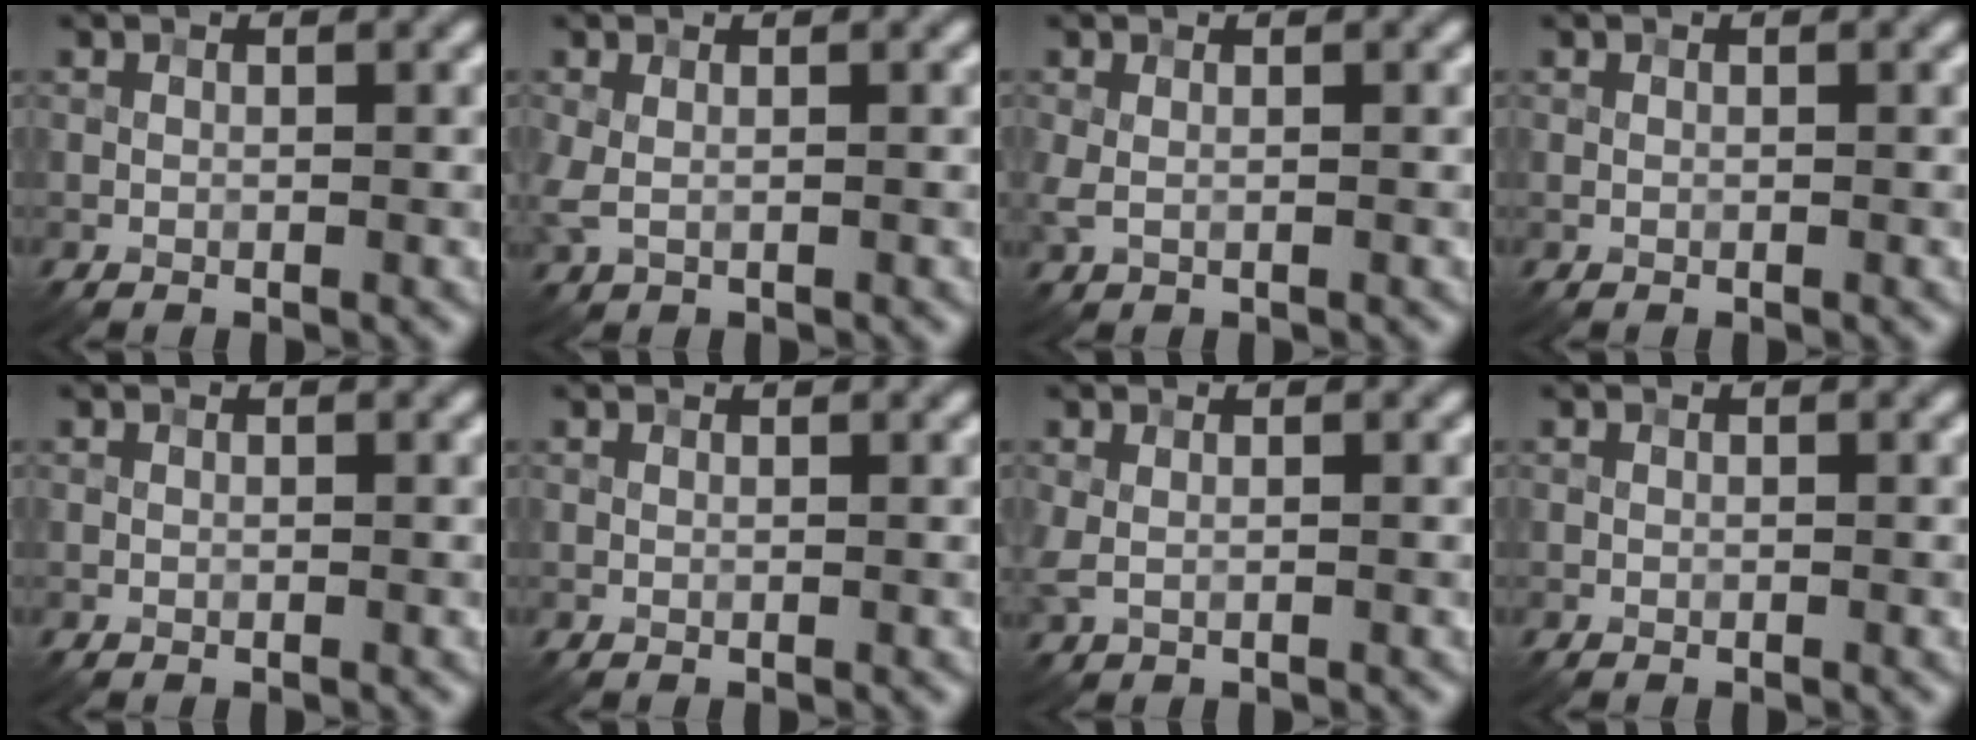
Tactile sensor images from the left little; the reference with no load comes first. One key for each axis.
{"total": 1.5, "fx": 0.3, "fy": 0.7, "fz": 1.3, "tx": -0.033, "ty": 0.002, "tz": 0.003}
{"total": 1.1, "fx": 0.2, "fy": 0.5, "fz": 0.9, "tx": -0.023, "ty": 0.001, "tz": 0.003}
{"total": 0.0}
{"total": 0.0}
{"total": 0.8, "fx": 0.8, "fy": 0.1, "fz": 0.2, "tx": -0.011, "ty": -0.006, "tz": 0.005}
{"total": 1.2, "fx": 0.4, "fy": 0.5, "fz": 1.0, "tx": -0.022, "ty": 0.002, "tz": 0.008}
{"total": 0.0}